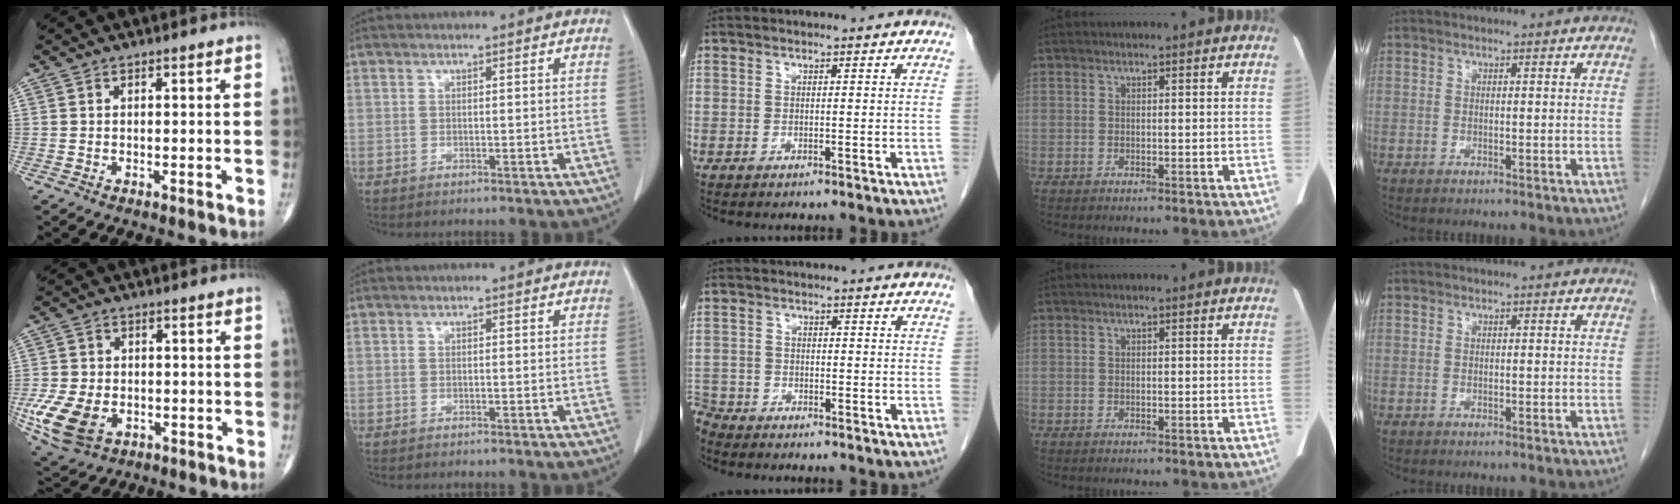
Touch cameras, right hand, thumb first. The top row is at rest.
{"thumb": {"total": 11.7, "force": [-3.8, 8.0, 7.7], "torque": [-0.164, 0.001, -0.061]}, "middle": {"total": 5.1, "force": [-4.8, 1.9, 0.1], "torque": [-0.006, -0.008, -0.094]}}